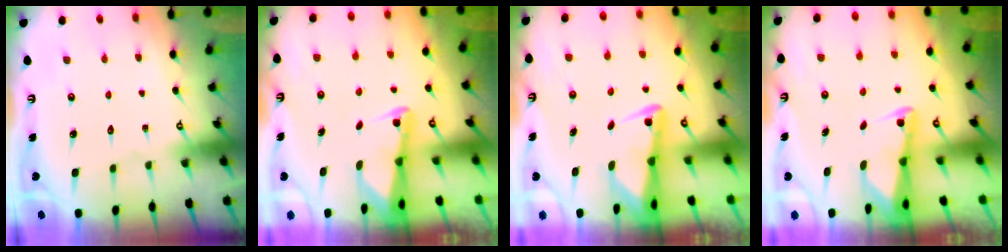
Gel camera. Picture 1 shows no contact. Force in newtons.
{"total": 2.3, "press": 2.3, "slide": 0.4}
{"total": 2.8, "press": 2.7, "slide": 0.6}
{"total": 2.3, "press": 2.3, "slide": 0.4}